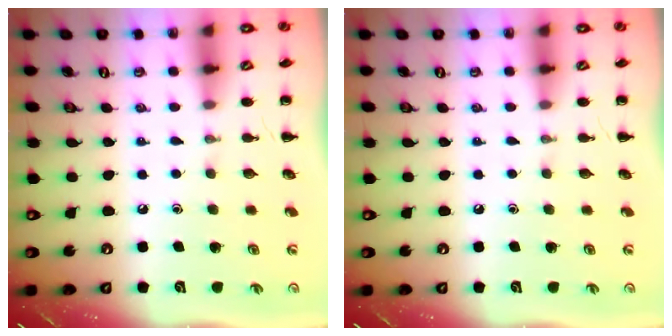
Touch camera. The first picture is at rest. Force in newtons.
{"total": 0.0}